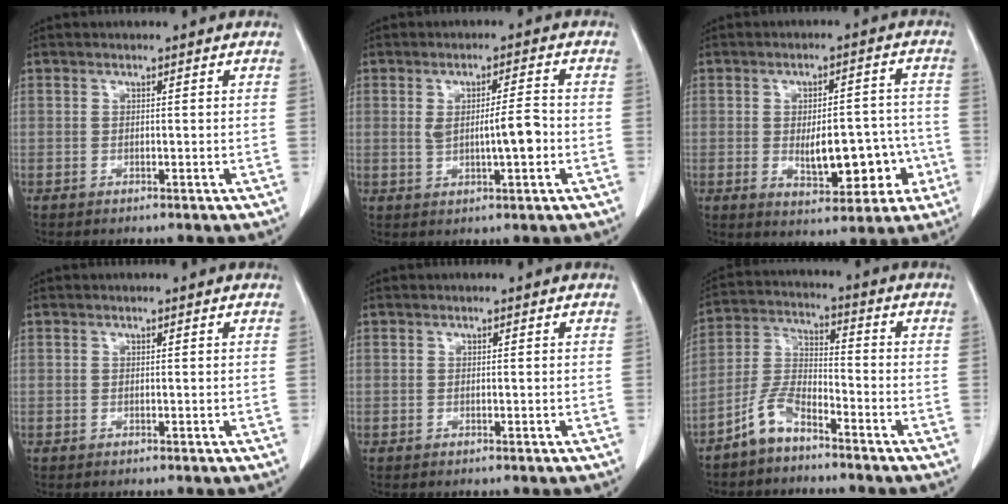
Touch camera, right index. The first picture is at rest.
{"total": 5.4, "force": [-0.4, 0.7, 5.4], "torque": [-0.091, 0.003, -0.002]}
{"total": 10.5, "force": [-2.4, 4.7, 9.1], "torque": [-0.119, 0.020, -0.020]}
{"total": 0.0}
{"total": 0.0}
{"total": 6.6, "force": [-5.1, 2.2, 3.6], "torque": [-0.086, 0.000, -0.107]}